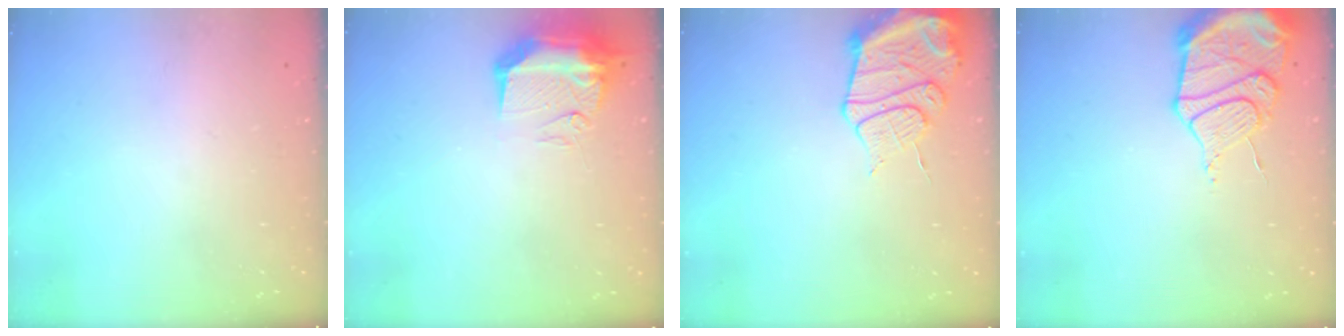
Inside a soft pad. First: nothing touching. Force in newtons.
{"total": 11.0, "press": 10.9, "slide": 1.1}
{"total": 13.1, "press": 13.0, "slide": 1.6}
{"total": 13.5, "press": 13.4, "slide": 1.0}